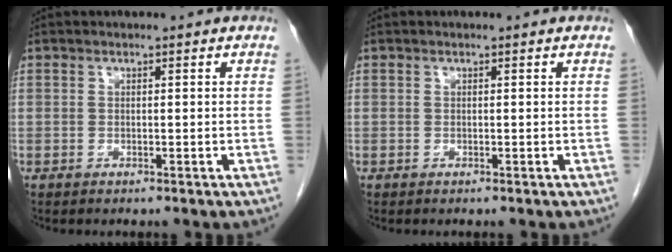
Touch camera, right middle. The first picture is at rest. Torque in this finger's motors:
{"motor_torque": [0.03, -0.06, -0.01, 0.00]}